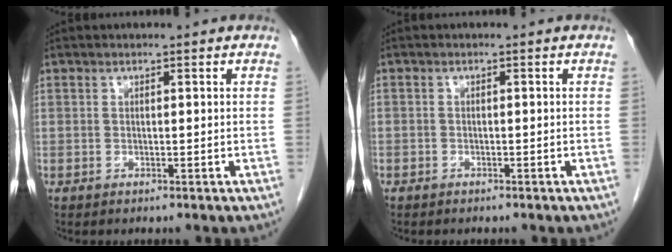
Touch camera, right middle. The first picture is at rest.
{"total": 1.0, "force": [-0.7, 0.6, 0.1], "torque": [-0.007, 0.002, -0.012]}